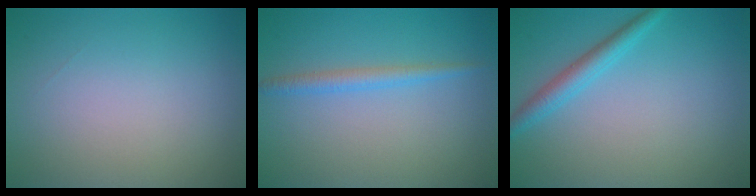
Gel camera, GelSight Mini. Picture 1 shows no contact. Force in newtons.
{"total": 1.7, "press": 1.7, "slide": 0.1}
{"total": 2.3, "press": 2.3, "slide": 0.1}